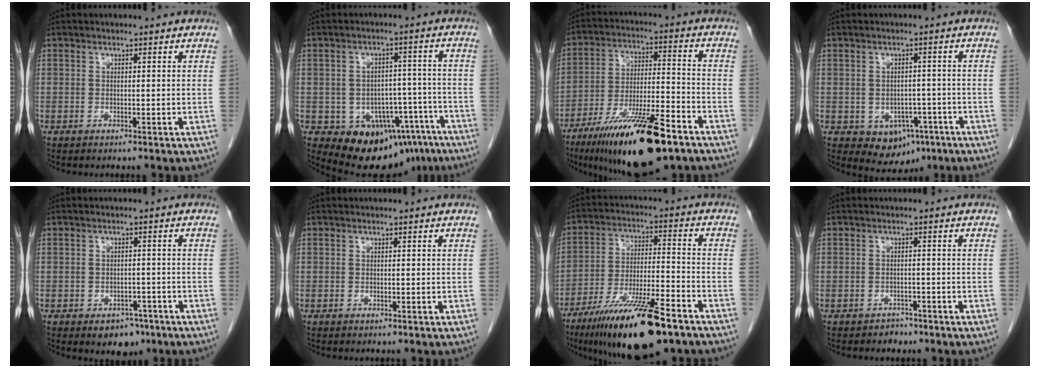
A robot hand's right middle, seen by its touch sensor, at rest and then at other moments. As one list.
[{"total": 13.7, "force": [-8.8, 8.7, 5.8], "torque": [-0.052, 0.034, -0.114]}, {"total": 19.0, "force": [-12.3, 3.2, 14.1], "torque": [-0.233, -0.026, -0.211]}, {"total": 6.1, "force": [-2.7, 4.5, 3.1], "torque": [-0.035, 0.005, -0.027]}, {"total": 4.2, "force": [-2.6, 2.6, 2.0], "torque": [-0.019, 0.004, -0.026]}, {"total": 0.0}, {"total": 17.5, "force": [-11.8, 2.7, 12.7], "torque": [-0.213, -0.027, -0.205]}, {"total": 1.6, "force": [-1.2, 1.0, 0.0], "torque": [-0.006, 0.004, -0.021]}]